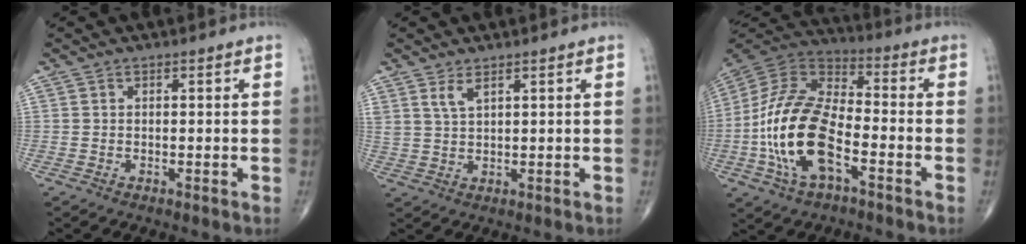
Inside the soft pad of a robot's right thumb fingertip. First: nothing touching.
{"total": 2.9, "force": [1.9, 1.0, 2.0], "torque": [-0.040, -0.011, 0.043]}
{"total": 18.9, "force": [-5.5, 9.3, 15.5], "torque": [-0.309, 0.031, -0.105]}